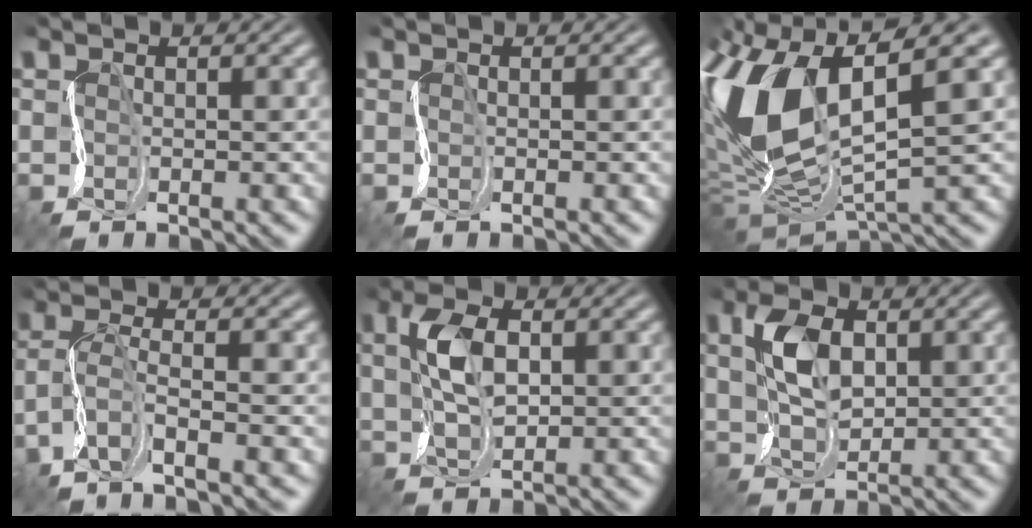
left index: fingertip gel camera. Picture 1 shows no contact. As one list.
[{"total": 0.0}, {"total": 12.9, "force": [0.5, 6.1, 11.3], "torque": [-0.251, -0.013, 0.012]}, {"total": 4.0, "force": [-2.2, 0.8, 3.2], "torque": [-0.081, -0.001, -0.055]}, {"total": 4.0, "force": [1.3, 1.9, 3.2], "torque": [-0.076, 0.011, 0.020]}, {"total": 4.3, "force": [1.6, 2.4, 3.2], "torque": [-0.076, 0.010, 0.027]}]